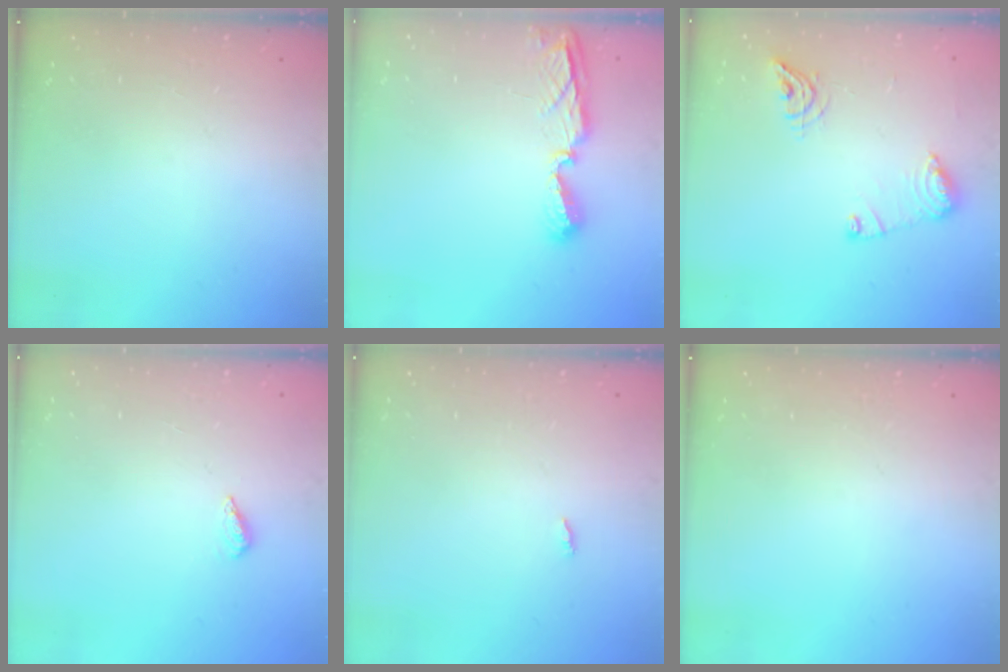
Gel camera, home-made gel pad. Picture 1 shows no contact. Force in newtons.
{"total": 8.0, "press": 7.9, "slide": 1.0}
{"total": 10.7, "press": 10.6, "slide": 1.1}
{"total": 2.3, "press": 2.2, "slide": 0.8}
{"total": 1.8, "press": 1.8, "slide": 0.2}
{"total": 0.0}